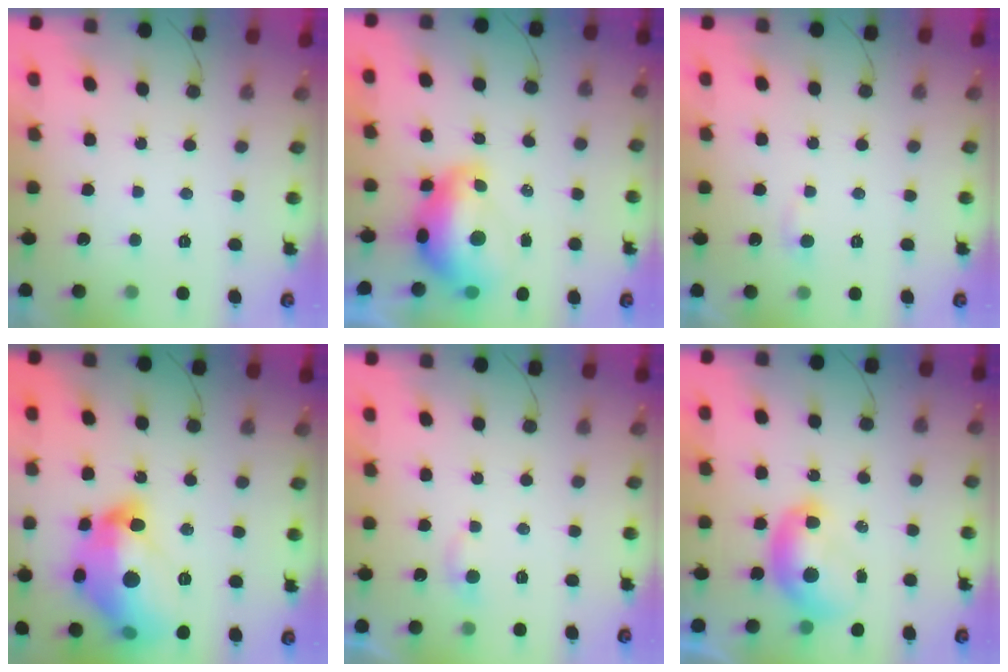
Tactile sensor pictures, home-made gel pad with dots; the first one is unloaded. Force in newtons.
{"total": 11.5, "press": 11.4, "slide": 1.2}
{"total": 3.5, "press": 3.4, "slide": 0.4}
{"total": 22.6, "press": 22.5, "slide": 1.8}
{"total": 2.8, "press": 2.8, "slide": 0.2}
{"total": 7.8, "press": 7.8, "slide": 0.7}